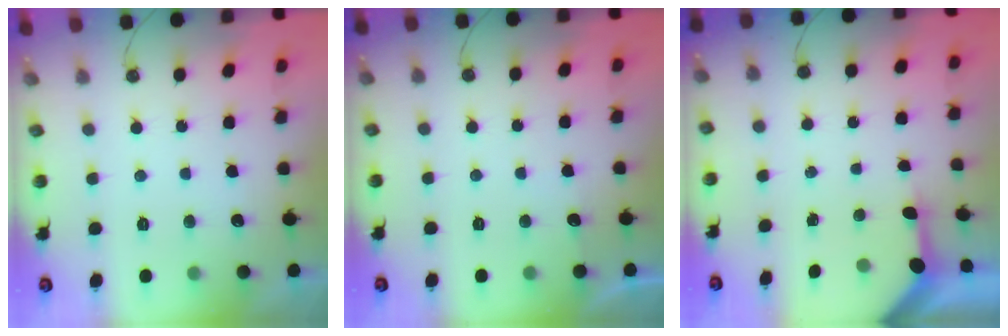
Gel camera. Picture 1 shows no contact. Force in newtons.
{"total": 2.5, "press": 2.5, "slide": 0.3}
{"total": 3.5, "press": 3.5, "slide": 0.3}